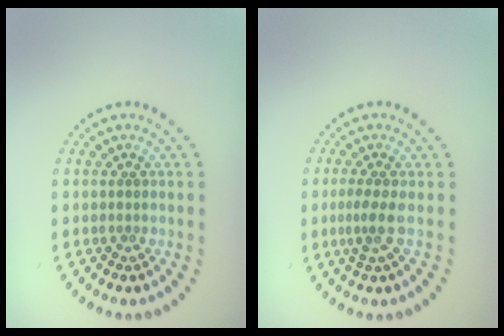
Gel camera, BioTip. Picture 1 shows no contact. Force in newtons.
{"total": 1.8, "press": 1.4, "slide": 1.1}